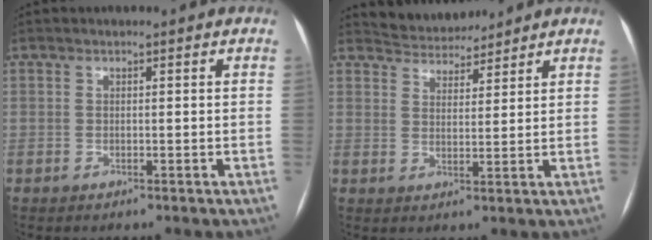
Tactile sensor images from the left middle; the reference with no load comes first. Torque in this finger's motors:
{"motor_torque": [0.05, -0.13, -0.03, -0.02]}